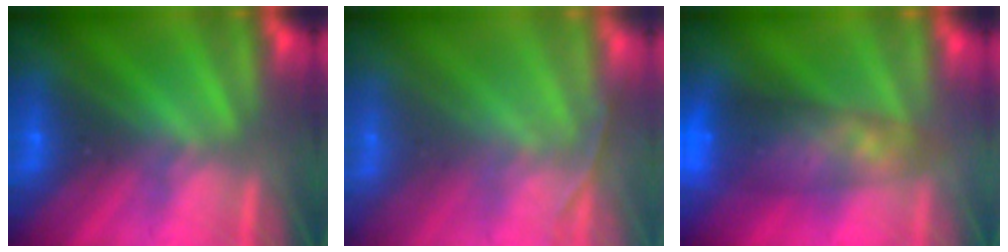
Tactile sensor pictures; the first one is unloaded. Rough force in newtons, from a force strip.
{"total": 1.6}
{"total": 7.1}